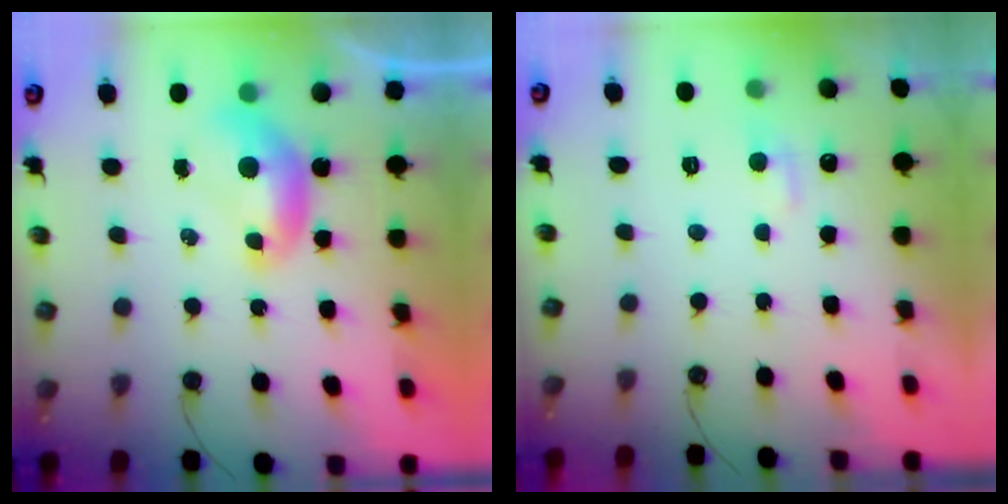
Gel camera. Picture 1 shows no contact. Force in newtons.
{"total": 1.8, "press": 1.7, "slide": 0.5}